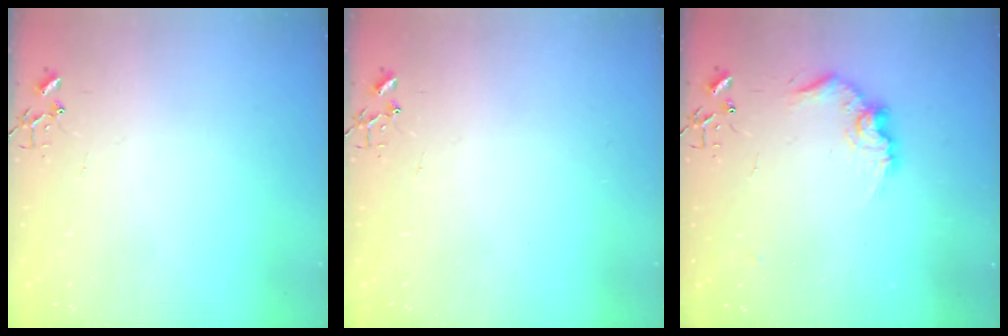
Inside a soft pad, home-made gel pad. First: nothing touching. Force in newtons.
{"total": 0.0}
{"total": 9.9, "press": 9.9, "slide": 0.1}